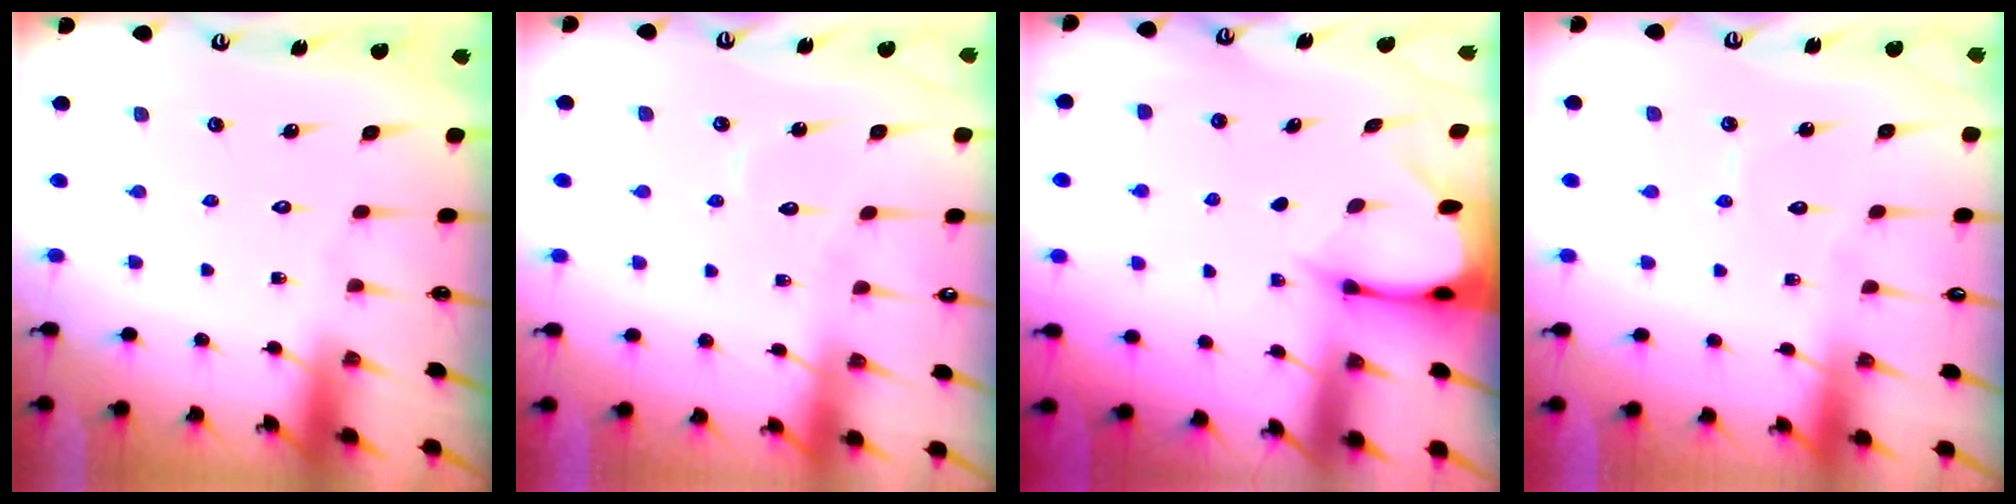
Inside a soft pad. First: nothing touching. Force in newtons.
{"total": 6.8, "press": 6.8, "slide": 0.4}
{"total": 2.4, "press": 2.4, "slide": 0.3}
{"total": 4.1, "press": 4.1, "slide": 0.2}